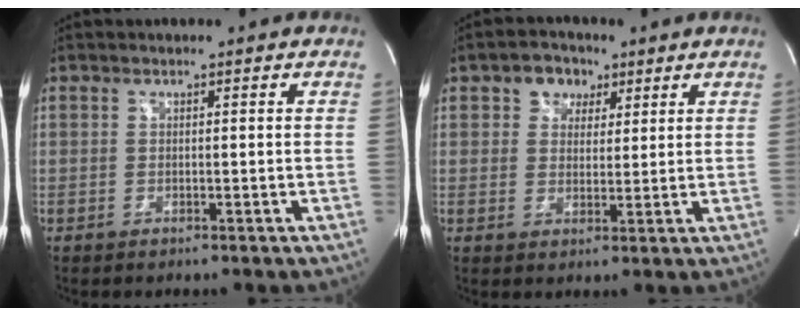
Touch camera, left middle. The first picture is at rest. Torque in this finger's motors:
{"motor_torque": [0.28, 0.21, -0.09, 0.00]}